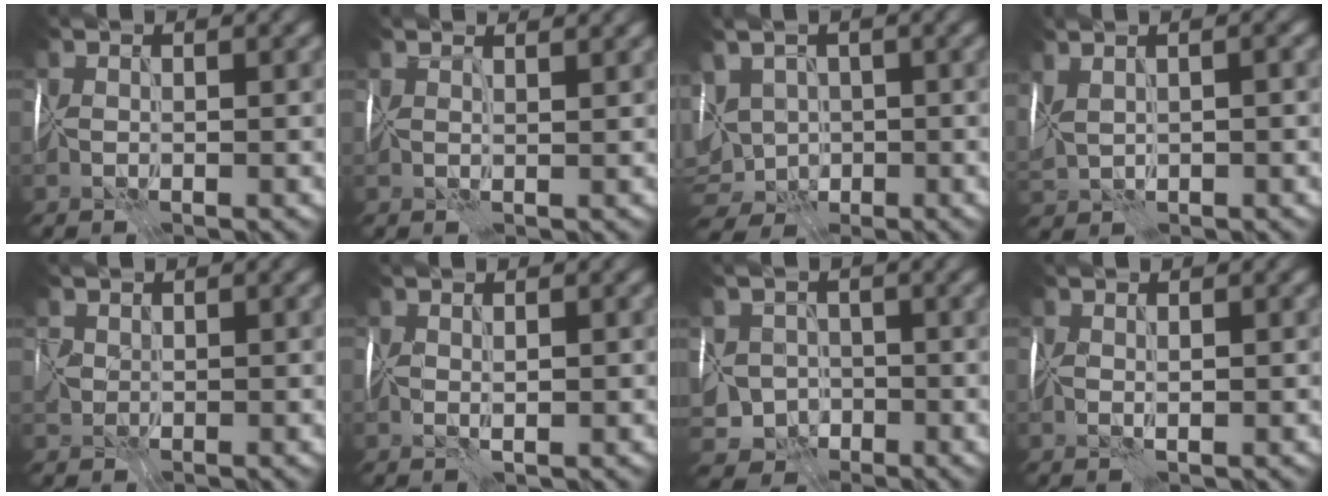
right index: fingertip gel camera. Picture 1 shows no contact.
{"total": 3.5, "force": [2.8, 1.2, 1.7], "torque": [-0.017, 0.020, 0.020]}
{"total": 8.6, "force": [-0.5, 6.5, 5.6], "torque": [-0.099, -0.001, -0.010]}
{"total": 5.6, "force": [1.3, 2.6, 4.8], "torque": [-0.099, 0.023, 0.028]}
{"total": 1.9, "force": [0.3, 1.6, 1.0], "torque": [-0.023, 0.002, 0.005]}
{"total": 1.1, "force": [0.0, 0.5, 1.0], "torque": [-0.021, 0.000, 0.003]}
{"total": 6.3, "force": [-2.8, 5.4, 2.0], "torque": [-0.010, -0.014, -0.051]}
{"total": 0.9, "force": [0.1, 0.3, 0.8], "torque": [-0.015, 0.002, 0.002]}